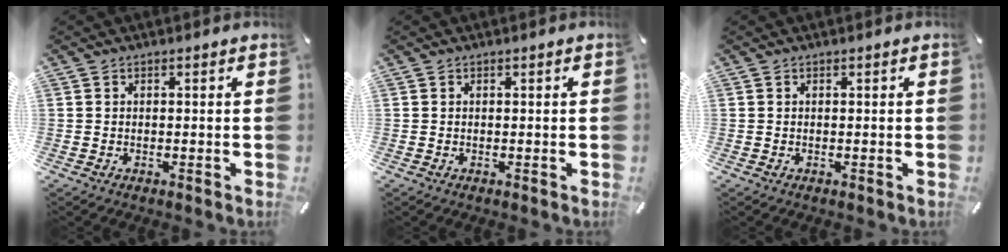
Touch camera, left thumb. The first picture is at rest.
{"total": 0.0}
{"total": 0.0}